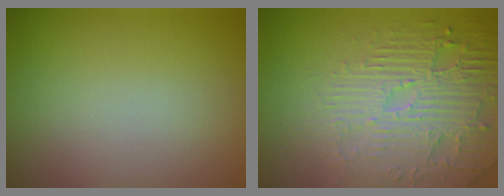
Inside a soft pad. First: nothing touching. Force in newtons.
{"total": 4.6, "press": 4.3, "slide": 1.6}